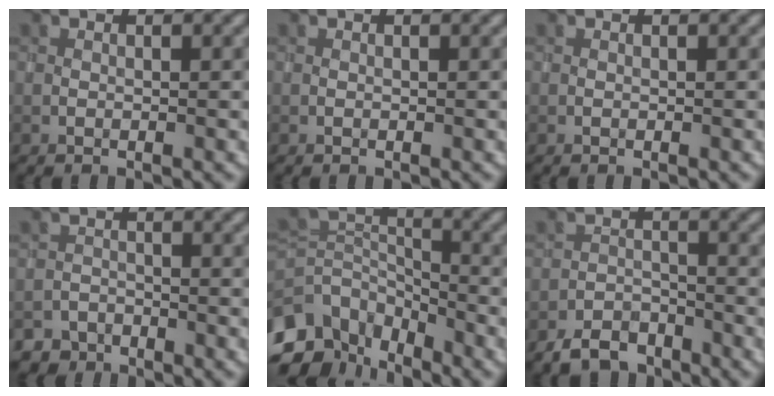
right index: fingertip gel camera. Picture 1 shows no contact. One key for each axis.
{"total": 0.0}
{"total": 0.0}
{"total": 2.1, "fx": -1.8, "fy": 0.6, "fz": -0.8, "tx": 0.023, "ty": 0.001, "tz": -0.034}
{"total": 7.6, "fx": -4.8, "fy": 4.8, "fz": 3.6, "tx": -0.069, "ty": -0.007, "tz": -0.094}
{"total": 3.1, "fx": -2.8, "fy": 1.3, "fz": 0.5, "tx": -0.006, "ty": 0.001, "tz": -0.059}